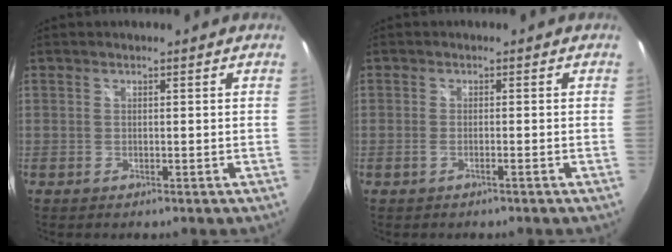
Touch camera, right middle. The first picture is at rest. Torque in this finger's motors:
{"motor_torque": [-0.27, 0.01, -0.01, 0.00]}